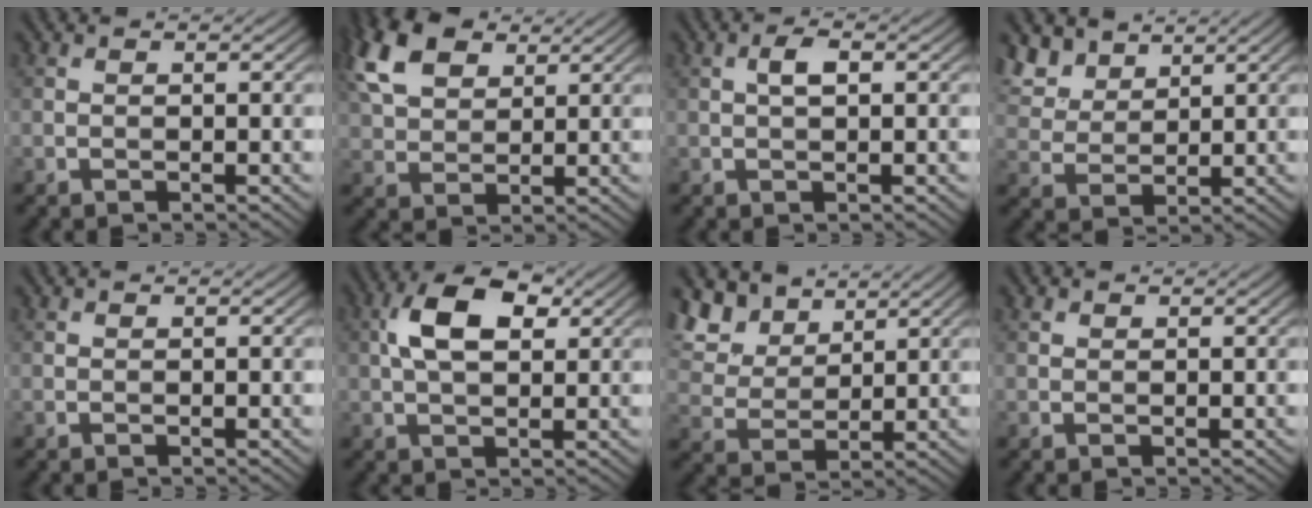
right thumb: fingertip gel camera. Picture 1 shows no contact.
{"total": 9.8, "force": [5.0, 5.7, 6.3], "torque": [-0.171, 0.028, 0.101]}
{"total": 2.1, "force": [0.4, 0.8, 1.9], "torque": [-0.036, 0.006, 0.005]}
{"total": 6.6, "force": [4.7, 3.6, 3.0], "torque": [-0.087, 0.004, 0.101]}
{"total": 0.0}
{"total": 7.8, "force": [2.2, 4.2, 6.2], "torque": [-0.122, 0.015, 0.032]}
{"total": 9.5, "force": [6.2, 5.2, 4.9], "torque": [-0.150, 0.014, 0.120]}
{"total": 0.7, "force": [0.5, 0.4, 0.2], "torque": [-0.004, 0.002, 0.010]}